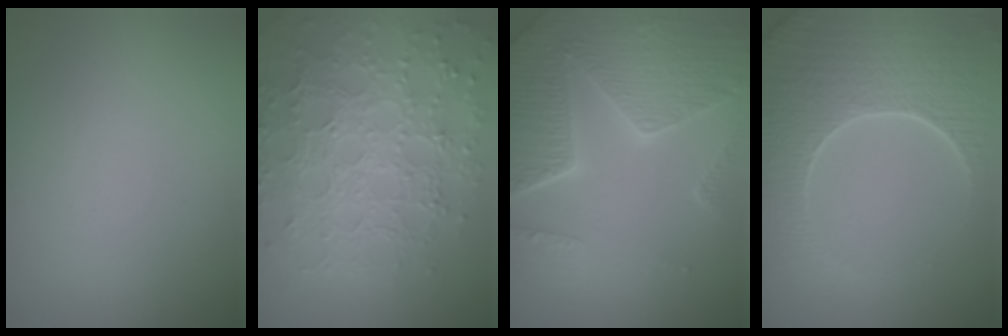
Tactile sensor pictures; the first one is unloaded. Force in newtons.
{"total": 8.2, "press": 5.9, "slide": 5.7}
{"total": 8.3, "press": 6.1, "slide": 5.6}
{"total": 7.3, "press": 5.8, "slide": 4.5}